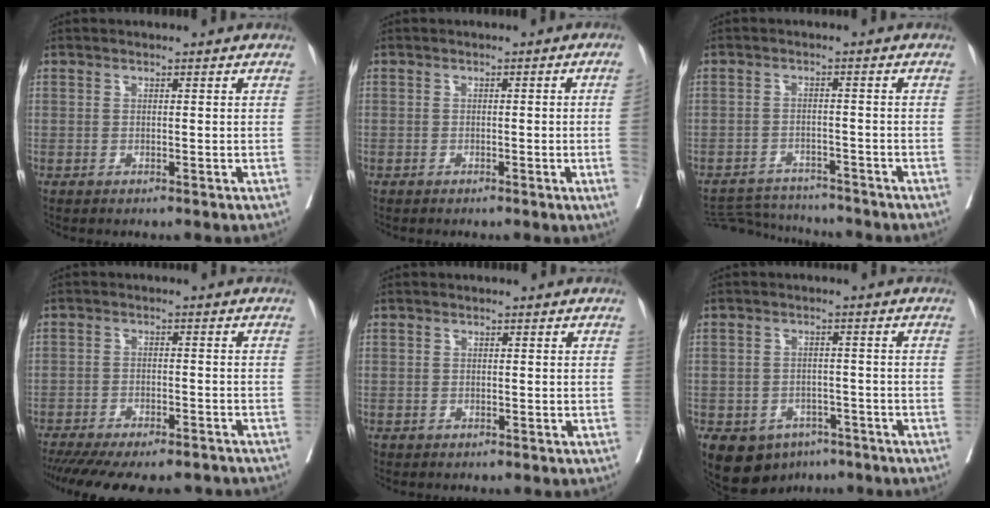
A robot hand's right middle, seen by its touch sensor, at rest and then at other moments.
{"total": 3.1, "force": [-0.7, -1.0, 2.9], "torque": [-0.038, -0.003, -0.009]}
{"total": 7.6, "force": [-7.6, 0.6, 0.4], "torque": [-0.009, 0.000, -0.122]}
{"total": 17.3, "force": [-14.7, 5.1, 7.6], "torque": [-0.160, -0.020, -0.199]}
{"total": 0.0}
{"total": 9.8, "force": [-6.2, 6.6, 3.7], "torque": [-0.063, 0.003, -0.085]}